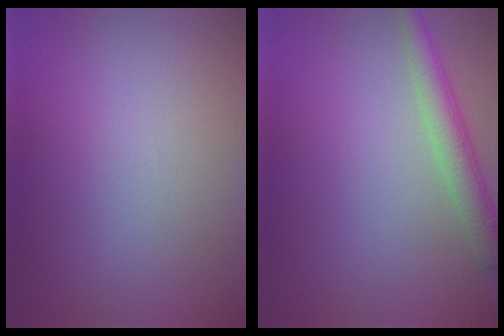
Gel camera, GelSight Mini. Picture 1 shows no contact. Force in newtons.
{"total": 3.1, "press": 3.1, "slide": 0.2}